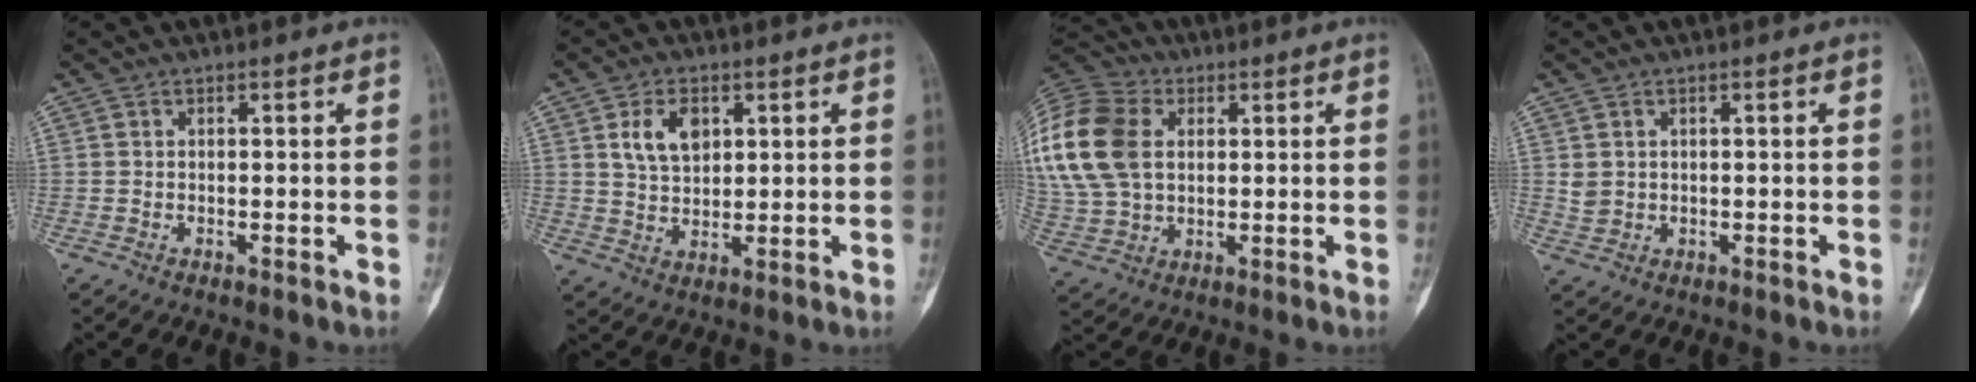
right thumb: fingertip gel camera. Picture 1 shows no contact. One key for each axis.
{"total": 7.1, "fx": 2.6, "fy": 4.6, "fz": 4.8, "tx": -0.070, "ty": -0.010, "tz": 0.051}
{"total": 22.8, "fx": 5.0, "fy": 16.3, "fz": 15.1, "tx": -0.349, "ty": 0.027, "tz": 0.098}
{"total": 2.1, "fx": 0.5, "fy": 1.7, "fz": 1.0, "tx": -0.014, "ty": 0.000, "tz": 0.018}